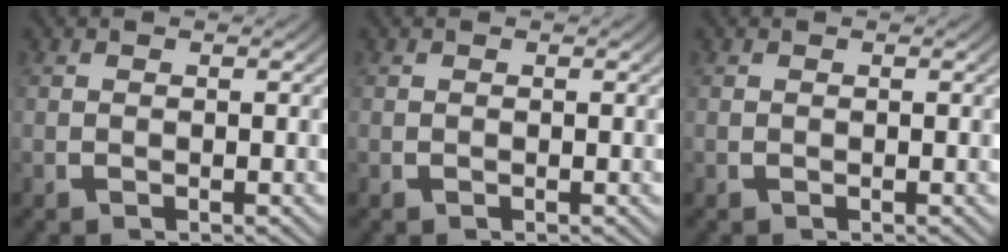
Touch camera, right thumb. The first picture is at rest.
{"total": 0.0}
{"total": 0.0}